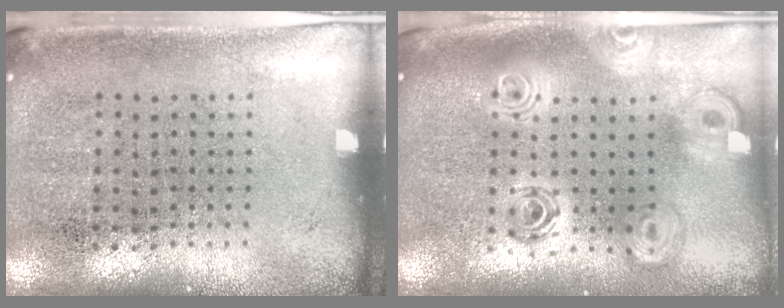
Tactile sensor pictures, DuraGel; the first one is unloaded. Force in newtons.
{"total": 2.2, "press": 1.8, "slide": 1.4}